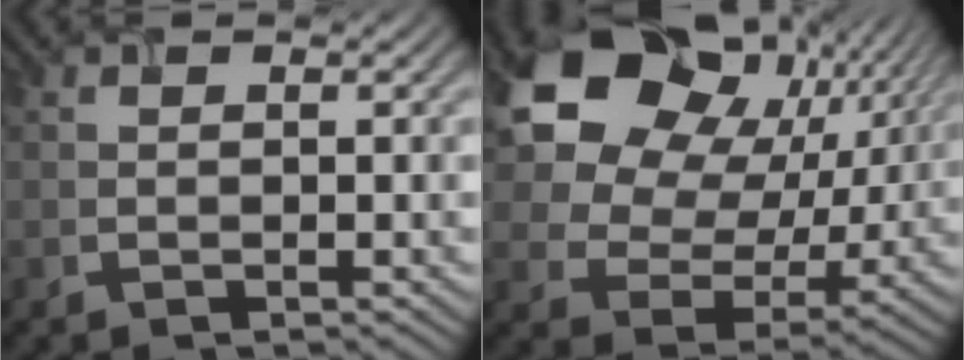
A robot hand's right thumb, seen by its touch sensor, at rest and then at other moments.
{"total": 17.3, "force": [7.2, 13.0, 8.9], "torque": [-0.198, 0.023, 0.136]}